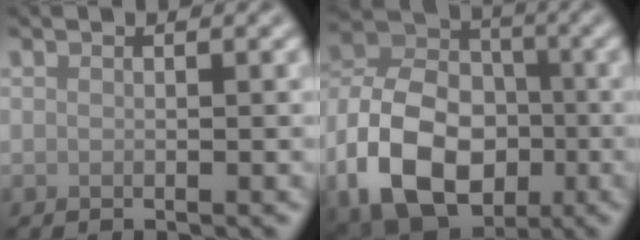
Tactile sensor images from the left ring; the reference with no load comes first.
{"total": 11.8, "force": [-4.1, 8.2, 7.4], "torque": [-0.148, 0.002, -0.088]}